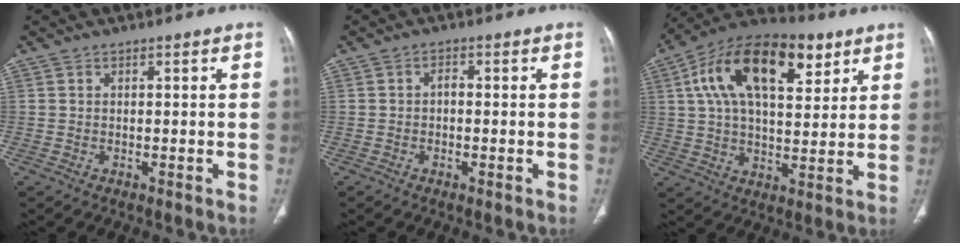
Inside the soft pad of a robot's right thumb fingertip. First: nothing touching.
{"total": 2.1, "force": [-0.3, 1.0, 1.8], "torque": [-0.028, 0.004, -0.008]}
{"total": 21.6, "force": [8.6, 10.9, 16.5], "torque": [-0.264, 0.003, 0.139]}